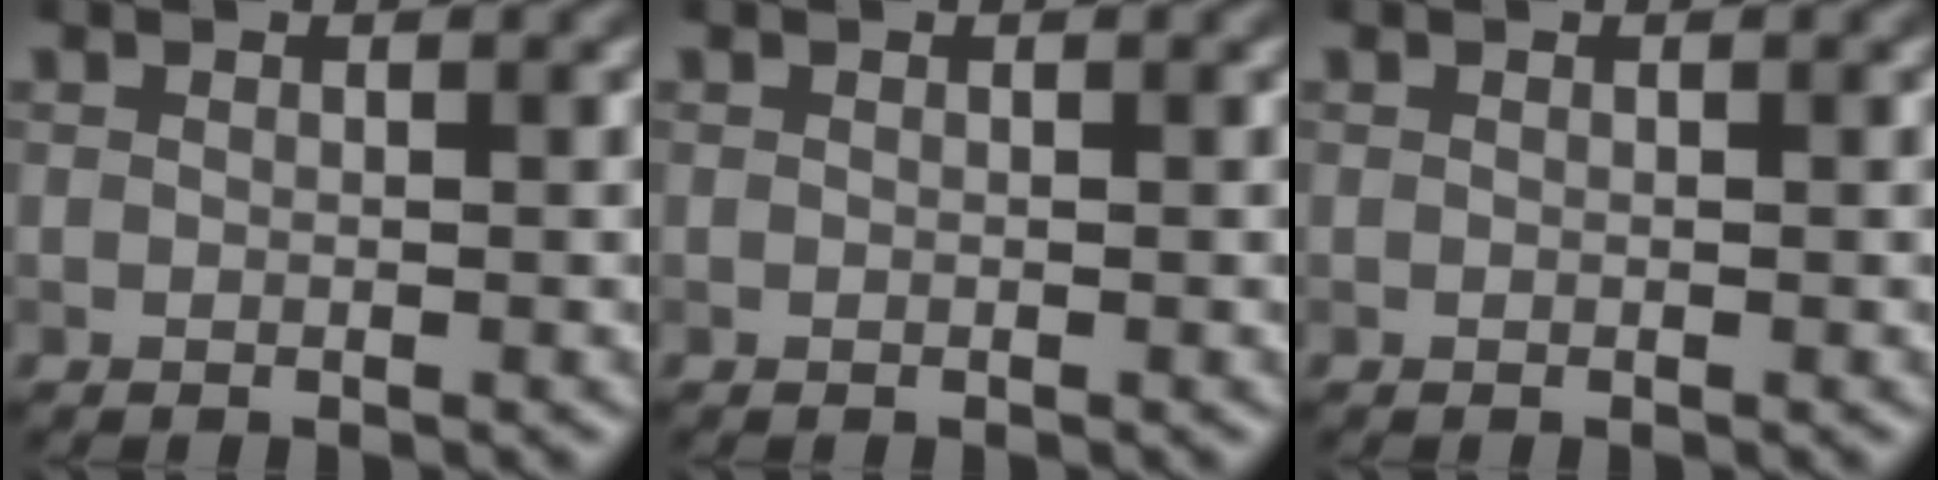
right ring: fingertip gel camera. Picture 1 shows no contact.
{"total": 0.0}
{"total": 0.0}